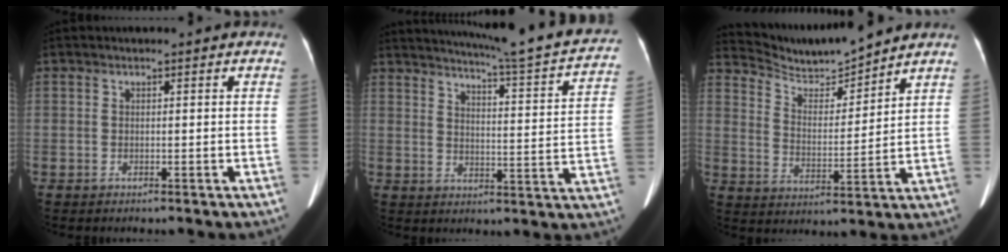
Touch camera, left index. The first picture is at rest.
{"total": 21.9, "force": [20.0, 0.5, 9.0], "torque": [-0.129, -0.052, 0.243]}
{"total": 9.7, "force": [9.5, 0.4, 1.6], "torque": [-0.049, 0.002, 0.178]}